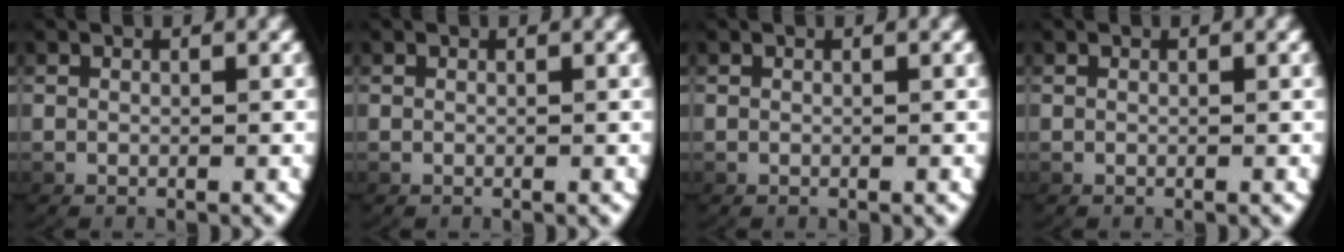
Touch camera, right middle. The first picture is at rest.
{"total": 0.0}
{"total": 0.0}
{"total": 0.0}